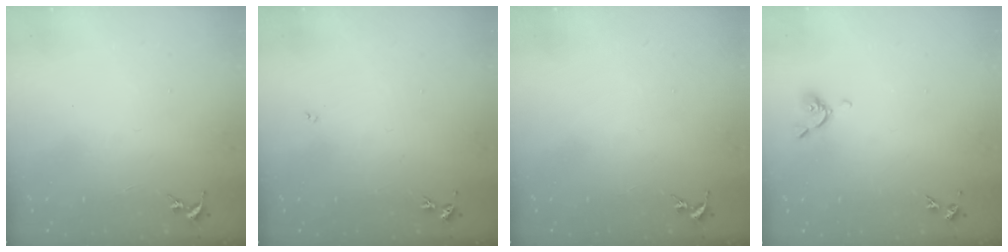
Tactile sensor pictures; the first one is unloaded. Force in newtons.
{"total": 3.0, "press": 3.0, "slide": 0.4}
{"total": 0.0}
{"total": 5.6, "press": 5.5, "slide": 1.0}